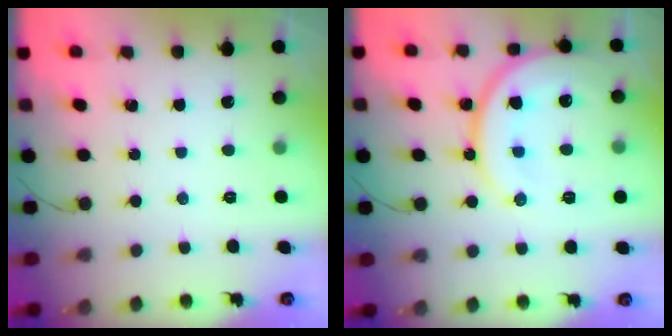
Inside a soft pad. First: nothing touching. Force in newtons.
{"total": 15.7, "press": 15.6, "slide": 1.5}